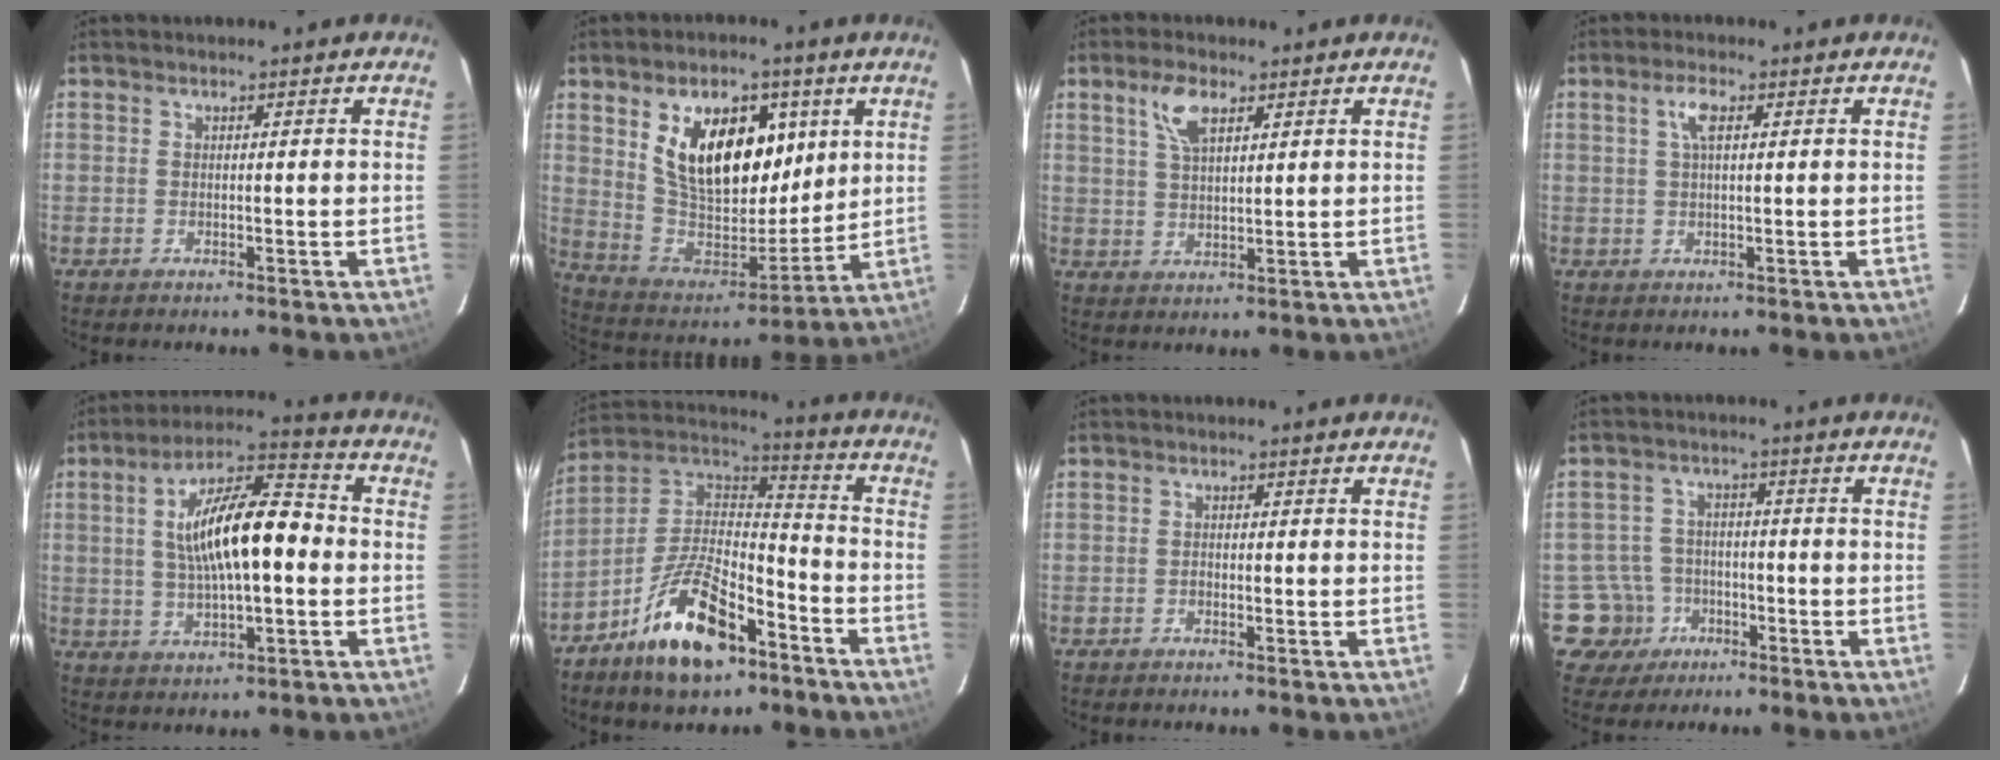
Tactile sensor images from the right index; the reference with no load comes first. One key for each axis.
{"total": 18.9, "fx": 7.0, "fy": 10.7, "fz": 14.0, "tx": -0.249, "ty": 0.006, "tz": 0.139}
{"total": 5.6, "fx": 3.0, "fy": 2.4, "fz": 4.1, "tx": -0.079, "ty": 0.010, "tz": 0.058}
{"total": 3.0, "fx": 1.0, "fy": 1.0, "fz": 2.6, "tx": -0.054, "ty": 0.007, "tz": 0.020}
{"total": 14.9, "fx": 0.4, "fy": 4.9, "fz": 14.0, "tx": -0.247, "ty": 0.022, "tz": 0.009}
{"total": 17.6, "fx": -10.2, "fy": 8.0, "fz": 11.8, "tx": -0.232, "ty": 0.013, "tz": -0.176}
{"total": 0.6, "fx": -0.4, "fy": 0.5, "fz": 0.2, "tx": -0.003, "ty": 0.001, "tz": -0.008}
{"total": 6.7, "fx": -3.2, "fy": 5.9, "fz": 0.0, "tx": -0.018, "ty": 0.027, "tz": -0.053}